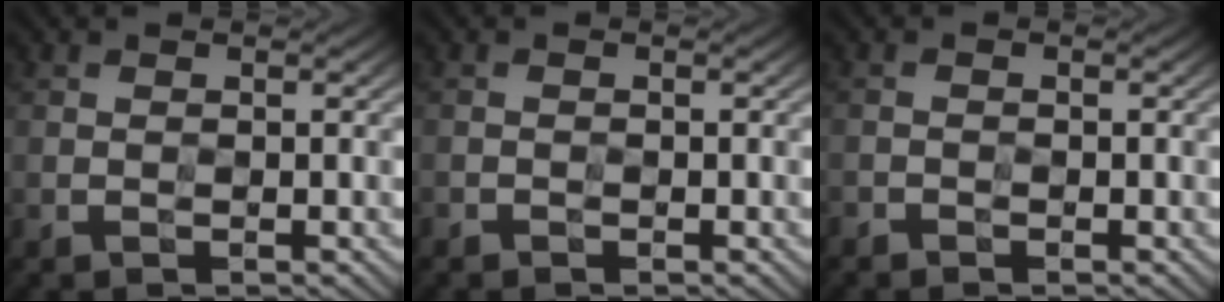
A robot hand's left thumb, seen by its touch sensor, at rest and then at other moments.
{"total": 0.6, "force": [-0.5, 0.0, -0.3], "torque": [0.005, 0.000, -0.011]}
{"total": 0.9, "force": [-0.9, 0.0, -0.3], "torque": [0.007, -0.001, -0.019]}